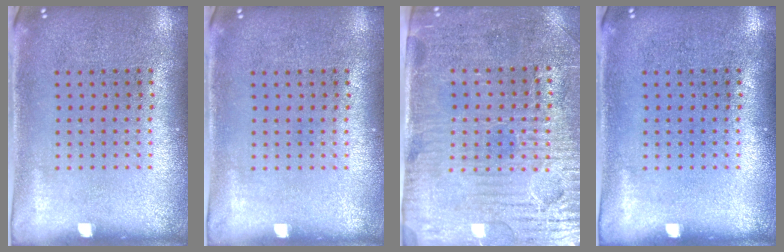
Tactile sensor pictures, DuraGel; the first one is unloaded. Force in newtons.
{"total": 0.0}
{"total": 3.6, "press": 3.3, "slide": 1.4}
{"total": 0.0}